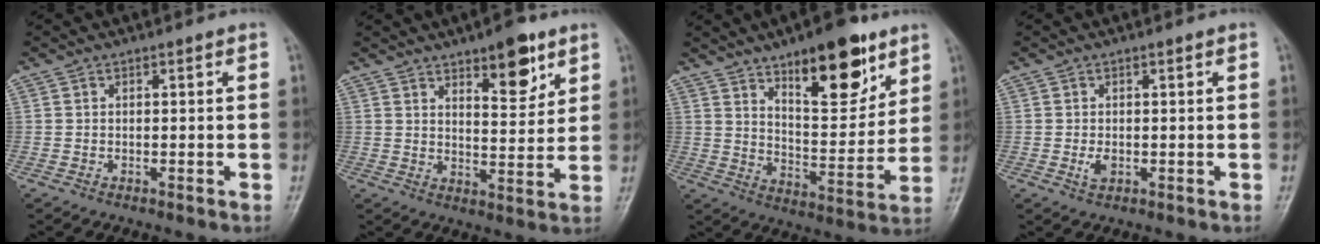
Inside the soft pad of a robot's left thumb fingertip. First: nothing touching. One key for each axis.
{"total": 9.2, "fx": 5.6, "fy": 3.6, "fz": 6.4, "tx": -0.069, "ty": -0.036, "tz": 0.084}
{"total": 17.1, "fx": 10.2, "fy": 6.7, "fz": 11.9, "tx": -0.132, "ty": -0.063, "tz": 0.165}
{"total": 1.9, "fx": -0.2, "fy": 1.2, "fz": 1.5, "tx": -0.029, "ty": -0.004, "tz": -0.004}